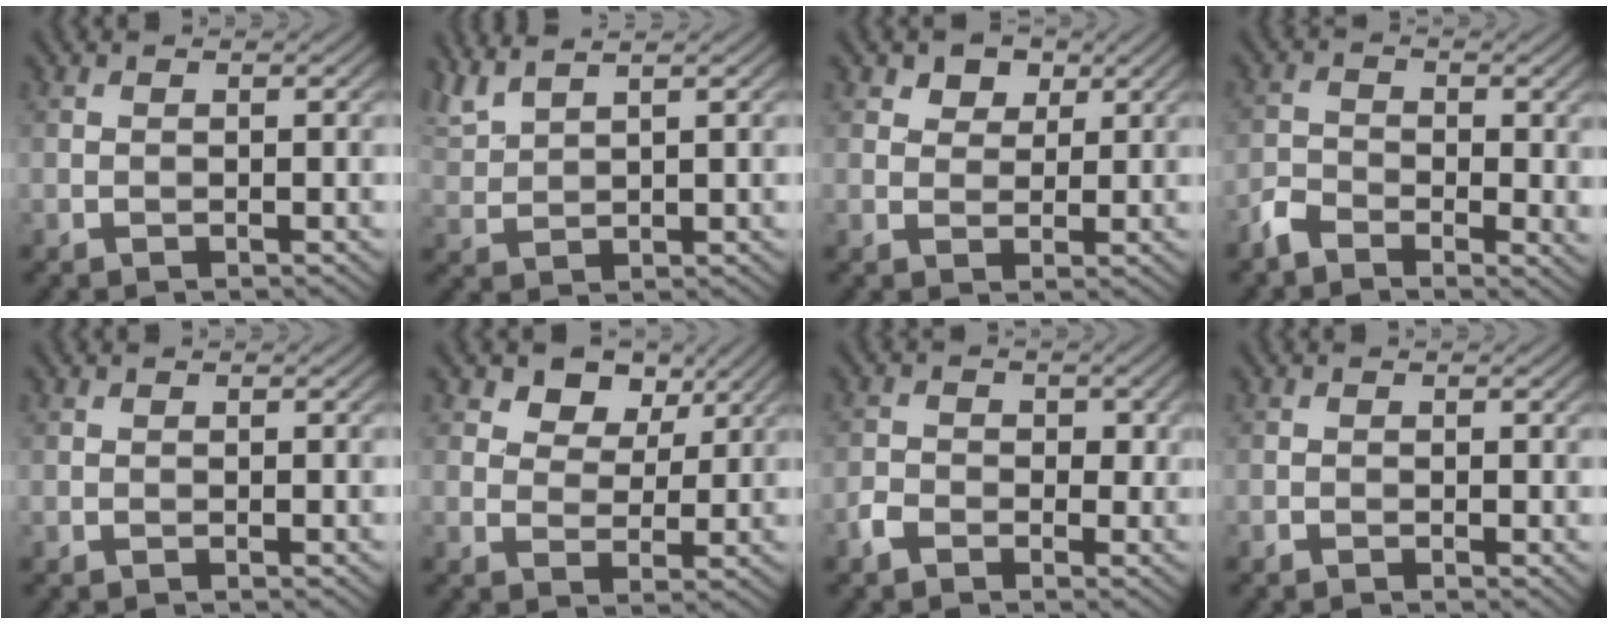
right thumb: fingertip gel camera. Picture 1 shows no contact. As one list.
[{"total": 4.3, "force": [3.7, 0.8, 2.1], "torque": [-0.061, 0.014, 0.083]}, {"total": 3.9, "force": [2.3, 2.6, 1.7], "torque": [-0.032, -0.008, 0.045]}, {"total": 4.5, "force": [-2.6, 2.2, 2.9], "torque": [-0.057, -0.006, -0.058]}, {"total": 0.0}, {"total": 6.1, "force": [3.7, 4.0, 2.9], "torque": [-0.049, -0.014, 0.069]}, {"total": 2.7, "force": [-1.1, 2.0, 1.4], "torque": [-0.022, 0.000, -0.027]}, {"total": 0.5, "force": [-0.2, 0.3, 0.4], "torque": [-0.005, -0.004, -0.003]}]